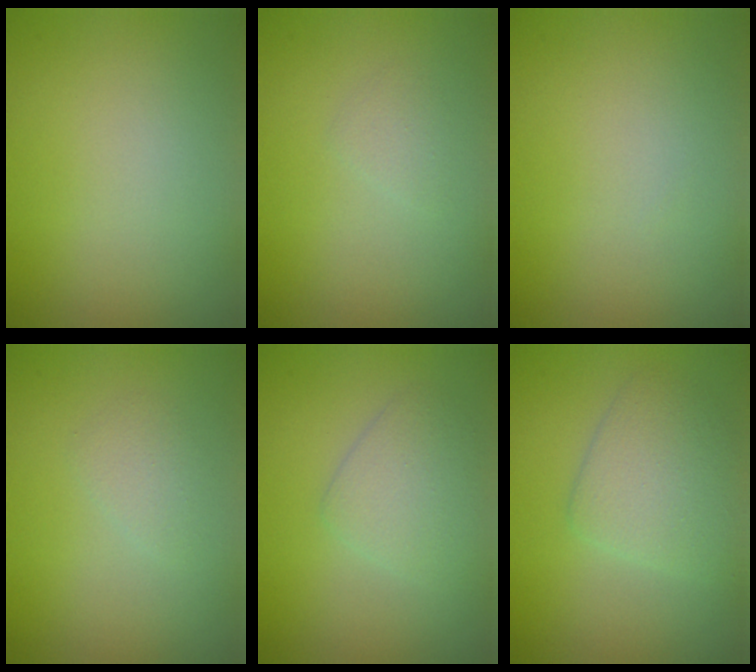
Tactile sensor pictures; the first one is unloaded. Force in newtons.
{"total": 0.8, "press": 0.8, "slide": 0.1}
{"total": 0.0}
{"total": 1.1, "press": 1.1, "slide": 0.1}
{"total": 2.5, "press": 2.5, "slide": 0.1}
{"total": 3.4, "press": 3.4, "slide": 0.1}